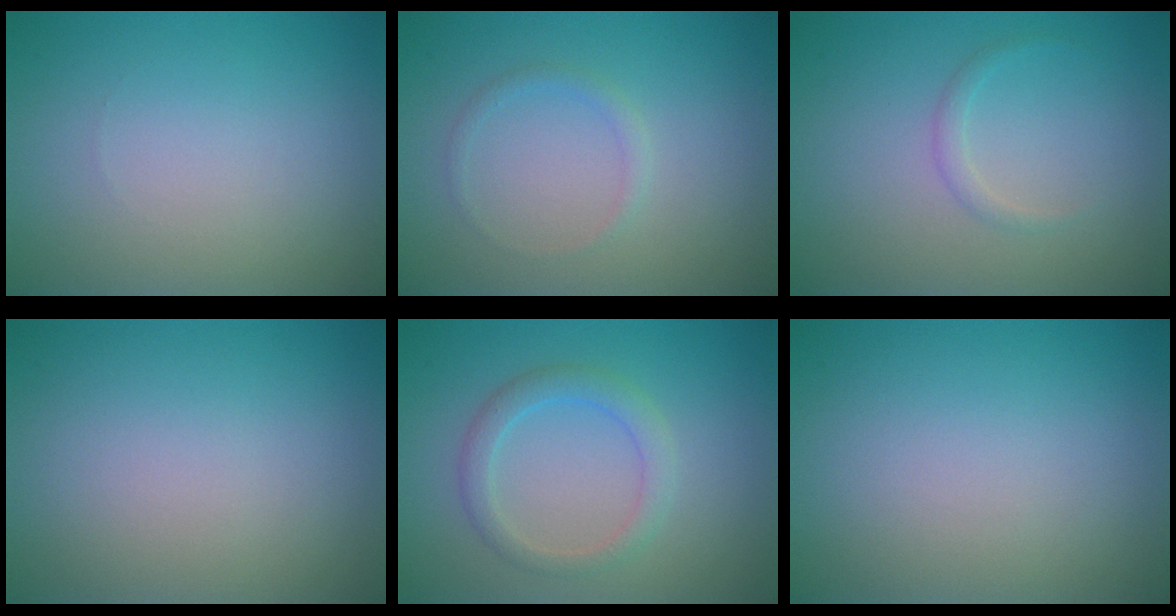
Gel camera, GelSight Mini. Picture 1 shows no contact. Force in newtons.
{"total": 0.9, "press": 0.9, "slide": 0.1}
{"total": 0.9, "press": 0.9, "slide": 0.1}
{"total": 0.0}
{"total": 2.4, "press": 2.4, "slide": 0.1}
{"total": 0.0}